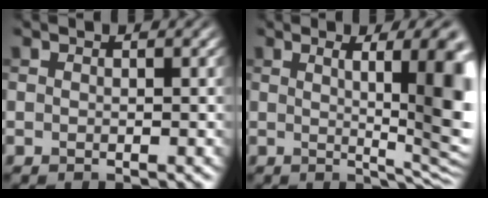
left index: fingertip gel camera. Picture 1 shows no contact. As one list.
[{"total": 11.1, "force": [1.5, 2.7, 10.7], "torque": [-0.121, 0.000, 0.027]}]